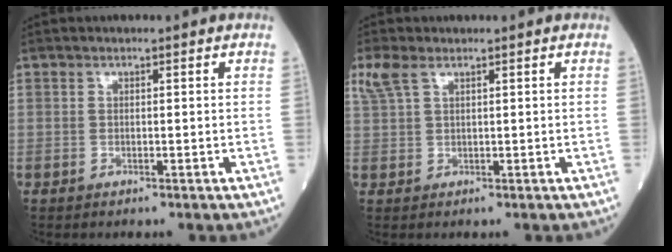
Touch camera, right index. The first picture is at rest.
{"total": 2.7, "force": [1.7, 1.1, 1.9], "torque": [-0.060, 0.022, 0.044]}